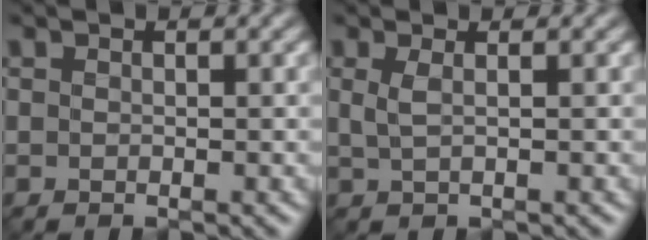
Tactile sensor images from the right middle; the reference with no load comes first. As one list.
[{"total": 1.4, "force": [0.2, 0.5, 1.2], "torque": [-0.020, -0.003, 0.002]}]